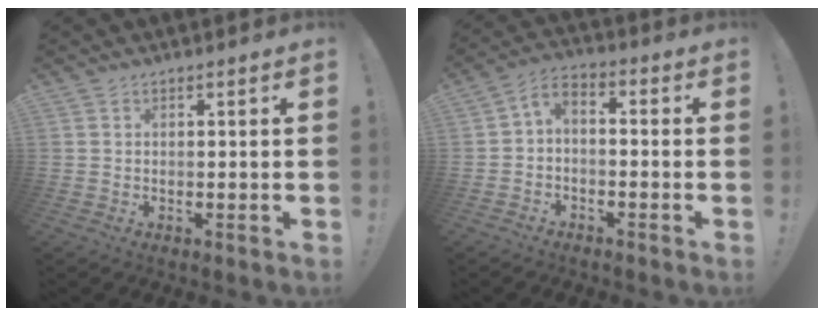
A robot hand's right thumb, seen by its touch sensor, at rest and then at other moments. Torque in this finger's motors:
{"motor_torque": [0.04, 0.04, 0.12, -0.10, 0.06]}